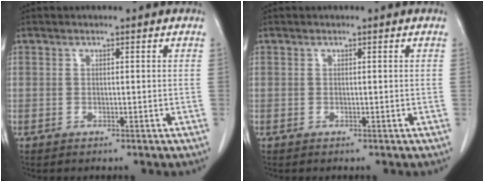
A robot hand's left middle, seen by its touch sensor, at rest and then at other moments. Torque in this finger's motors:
{"motor_torque": [-0.01, 0.01, 0.00, 0.00]}